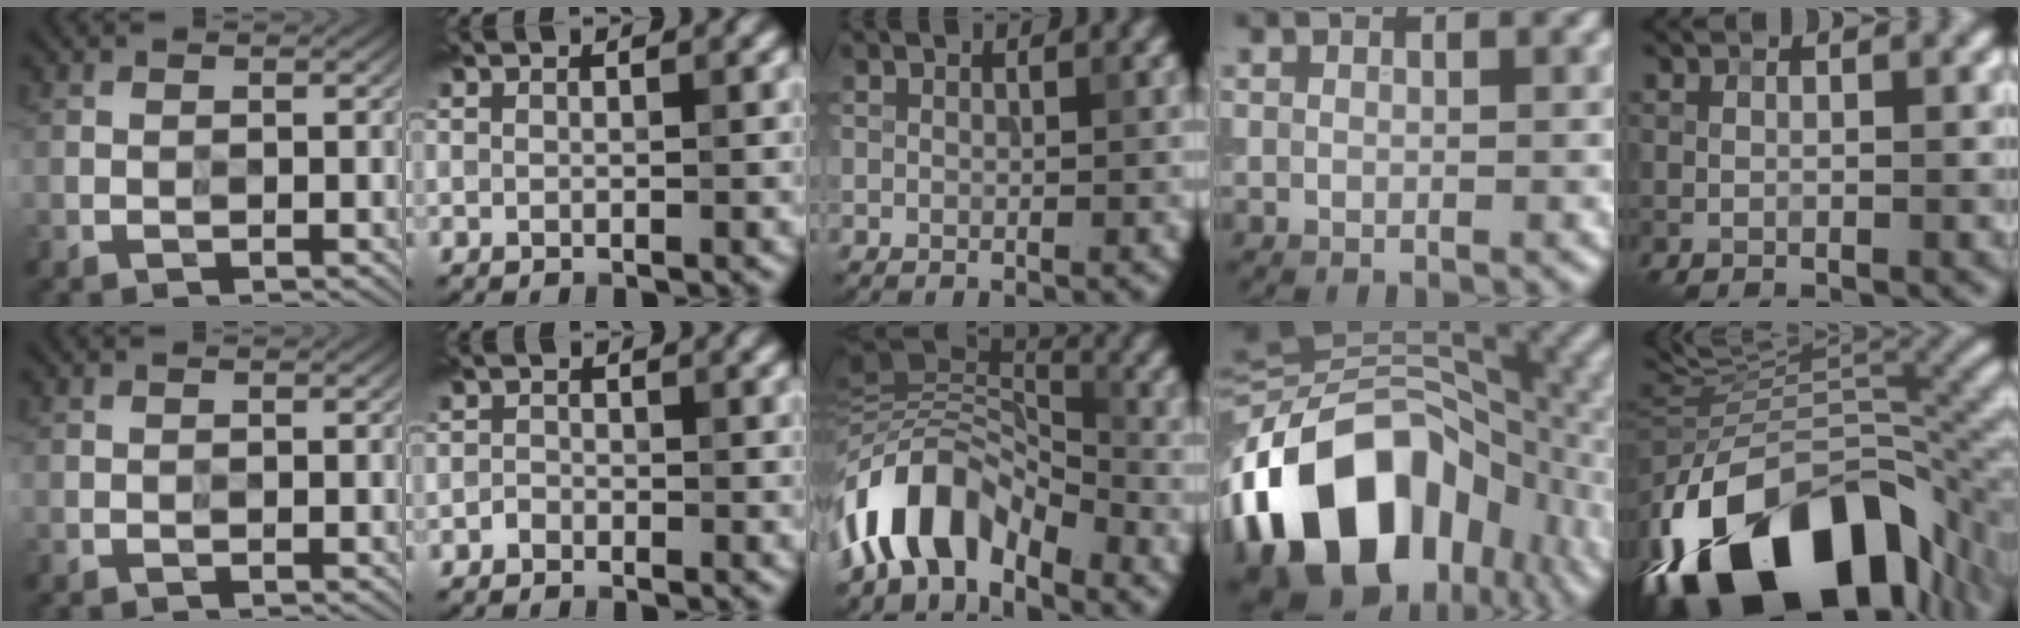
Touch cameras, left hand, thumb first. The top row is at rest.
{"index": {"total": 0.8, "force": [-0.6, 0.5, 0.1], "torque": [0.002, 0.002, -0.012]}, "middle": {"total": 8.8, "force": [-5.0, 4.5, 5.7], "torque": [-0.091, 0.015, -0.105]}, "ring": {"total": 18.2, "force": [-6.2, 12.3, 11.9], "torque": [-0.208, 0.003, -0.113]}, "little": {"total": 17.8, "force": [-10.2, 8.1, 12.1], "torque": [-0.226, -0.008, -0.165]}}